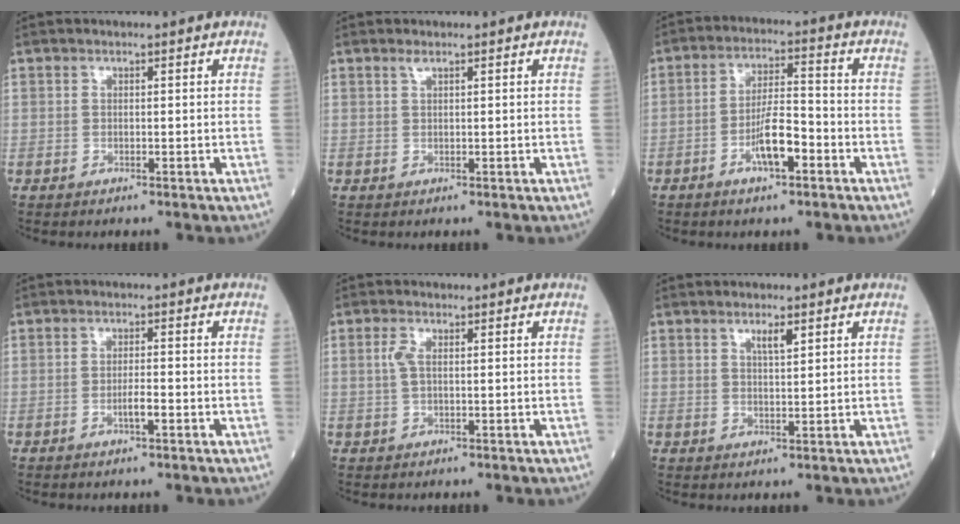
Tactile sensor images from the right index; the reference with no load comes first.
{"total": 0.7, "force": [0.5, 0.0, 0.5], "torque": [-0.014, 0.002, 0.013]}
{"total": 6.9, "force": [-3.1, 1.5, 5.9], "torque": [-0.111, 0.005, -0.058]}
{"total": 2.2, "force": [-1.0, 0.2, 1.9], "torque": [-0.030, 0.000, -0.018]}
{"total": 1.8, "force": [0.4, 0.7, 1.7], "torque": [-0.043, 0.003, 0.008]}
{"total": 2.3, "force": [1.4, 0.3, 1.9], "torque": [-0.035, -0.001, 0.025]}